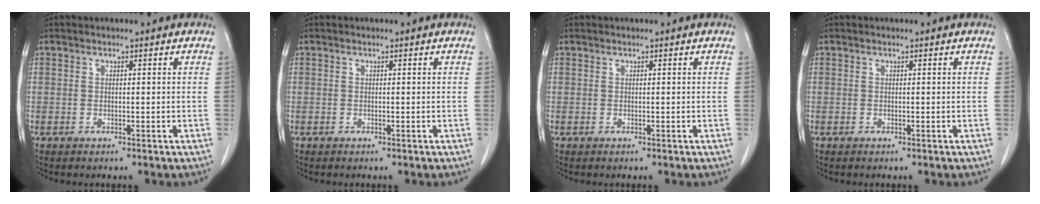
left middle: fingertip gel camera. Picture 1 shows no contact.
{"total": 0.0}
{"total": 0.0}
{"total": 0.0}